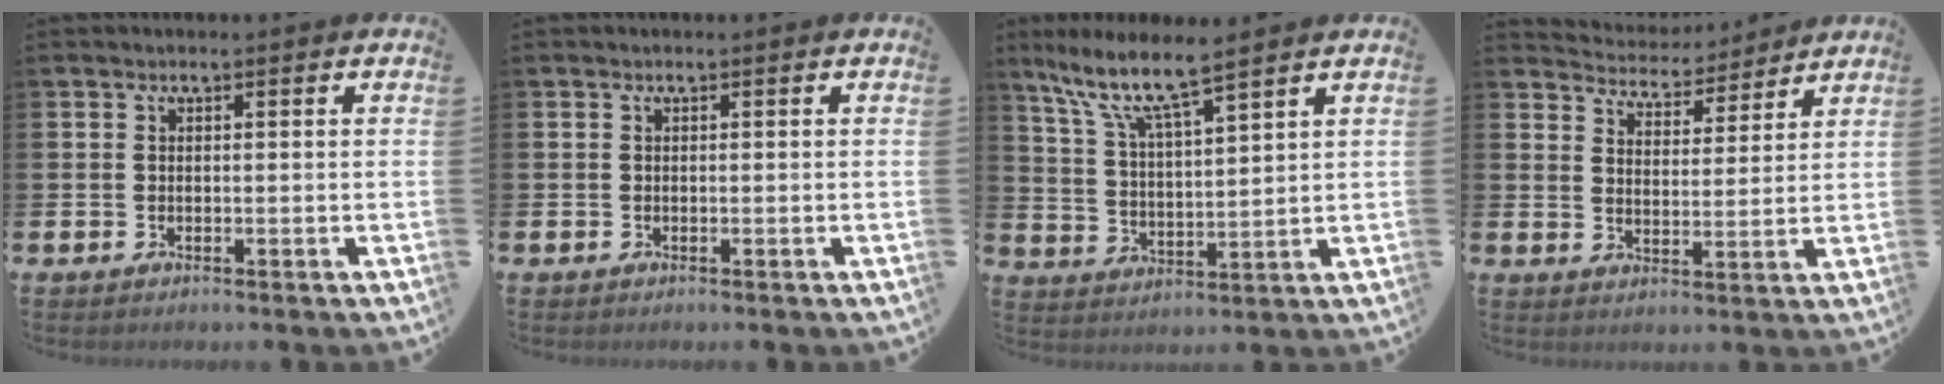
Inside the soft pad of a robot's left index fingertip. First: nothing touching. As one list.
[{"total": 0.0}, {"total": 7.5, "force": [6.3, 1.0, 4.0], "torque": [-0.107, -0.030, 0.106]}, {"total": 4.8, "force": [4.7, 1.0, -0.2], "torque": [-0.017, -0.038, 0.081]}]